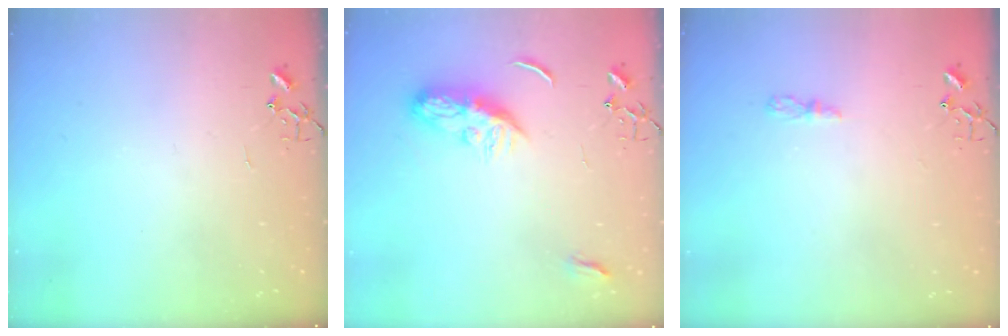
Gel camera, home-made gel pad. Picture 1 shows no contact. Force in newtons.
{"total": 8.7, "press": 8.7, "slide": 0.4}
{"total": 4.0, "press": 4.0, "slide": 0.5}